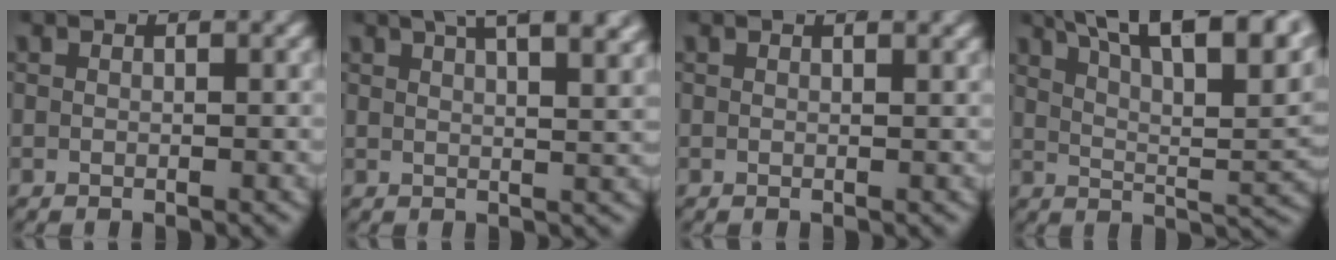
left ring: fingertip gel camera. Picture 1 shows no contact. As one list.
[{"total": 6.2, "force": [4.4, 1.7, 4.1], "torque": [-0.050, 0.015, 0.066]}, {"total": 0.7, "force": [0.5, -0.1, 0.4], "torque": [0.001, 0.003, 0.006]}, {"total": 11.2, "force": [6.2, 4.1, 8.4], "torque": [-0.108, 0.014, 0.090]}]